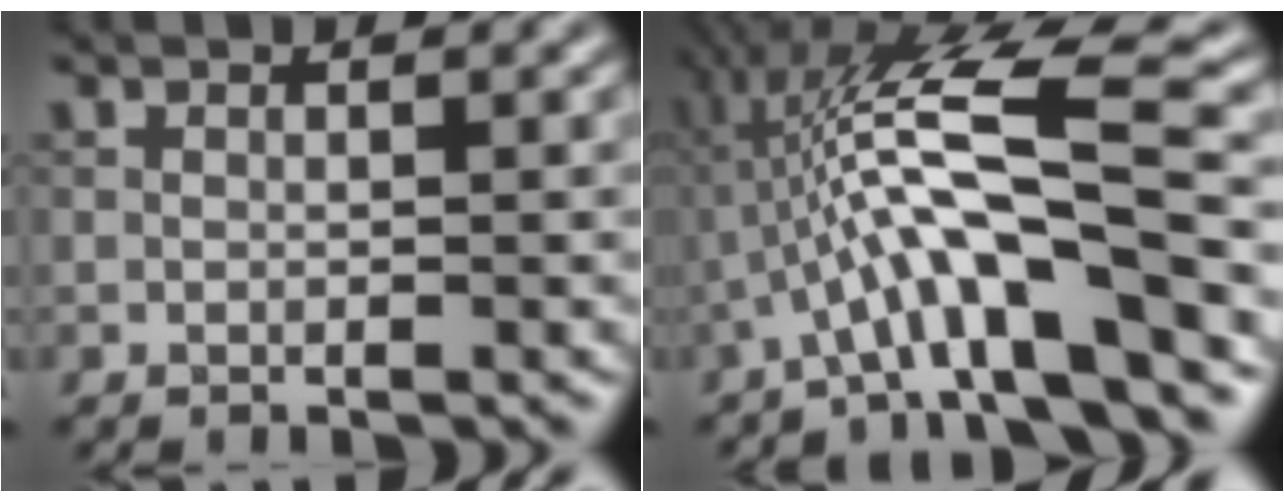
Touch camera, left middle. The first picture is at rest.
{"total": 10.1, "force": [-2.5, 1.9, 9.6], "torque": [-0.163, 0.028, -0.046]}